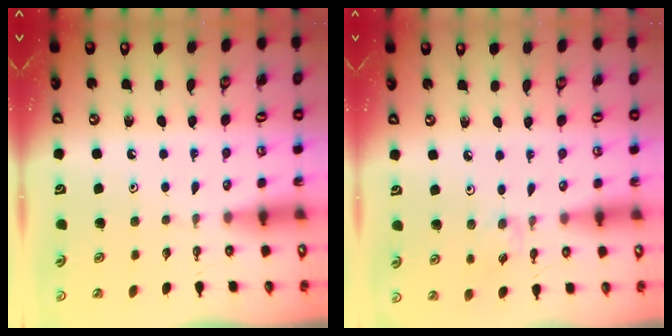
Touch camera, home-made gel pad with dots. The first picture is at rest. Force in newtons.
{"total": 3.4, "press": 3.4, "slide": 0.6}